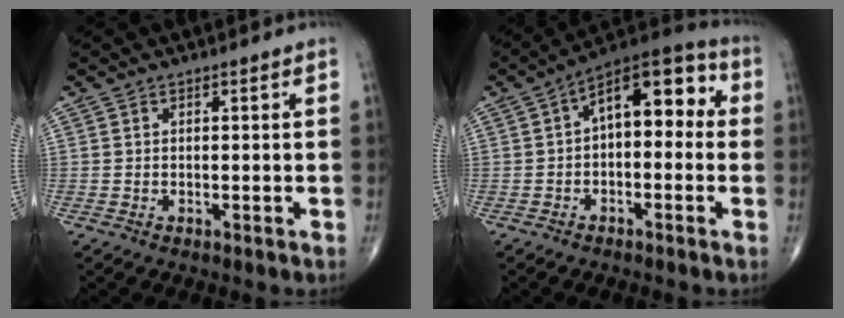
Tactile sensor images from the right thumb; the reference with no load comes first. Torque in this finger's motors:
{"motor_torque": [2.43, 2.57, 1.30, 0.07, 0.11]}